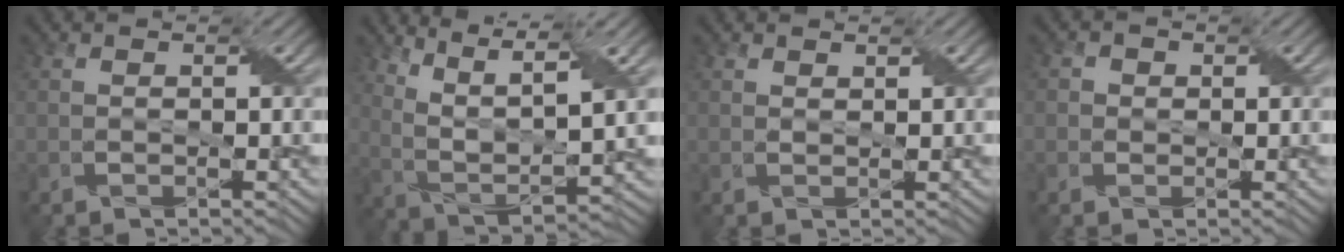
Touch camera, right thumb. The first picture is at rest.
{"total": 10.2, "force": [6.4, 2.3, 7.6], "torque": [-0.173, 0.001, 0.121]}
{"total": 0.8, "force": [0.7, 0.2, 0.1], "torque": [-0.008, 0.000, 0.015]}
{"total": 1.5, "force": [0.2, 1.5, 0.3], "torque": [-0.002, 0.003, -0.004]}